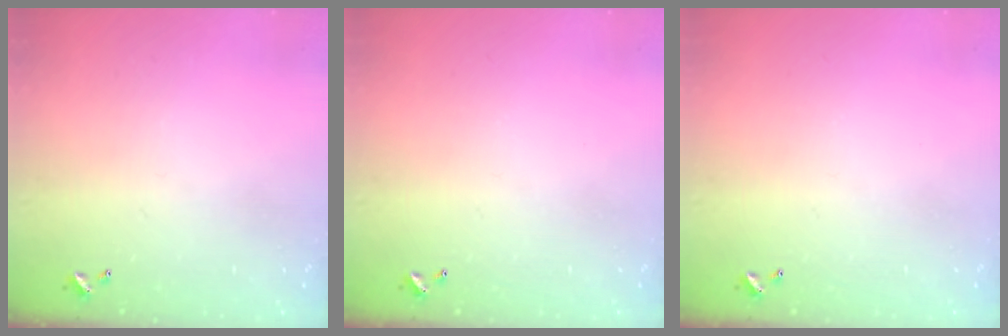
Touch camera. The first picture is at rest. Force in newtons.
{"total": 0.0}
{"total": 0.0}